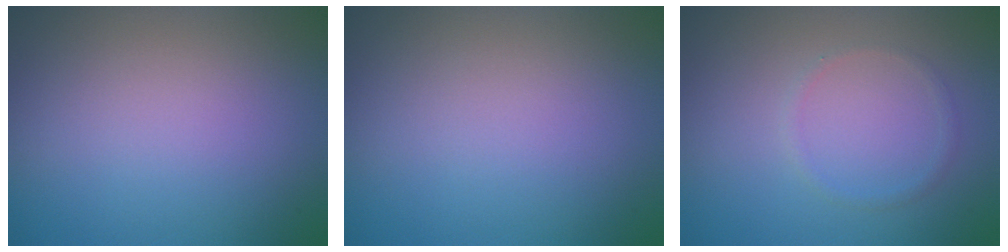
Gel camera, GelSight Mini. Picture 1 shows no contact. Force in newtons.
{"total": 0.0}
{"total": 0.7, "press": 0.7, "slide": 0.1}